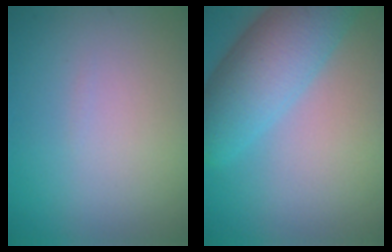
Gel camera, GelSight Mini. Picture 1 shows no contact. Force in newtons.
{"total": 7.8, "press": 7.8, "slide": 0.2}